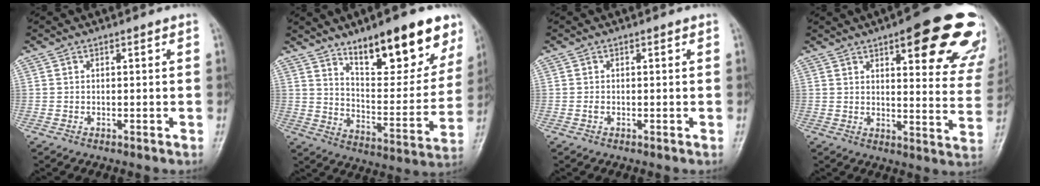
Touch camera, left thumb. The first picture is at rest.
{"total": 19.9, "force": [12.8, 6.9, 13.6], "torque": [-0.140, -0.066, 0.200]}
{"total": 0.6, "force": [0.0, 0.4, 0.4], "torque": [-0.007, -0.001, -0.002]}
{"total": 22.9, "force": [13.2, 6.8, 17.5], "torque": [-0.175, -0.046, 0.155]}